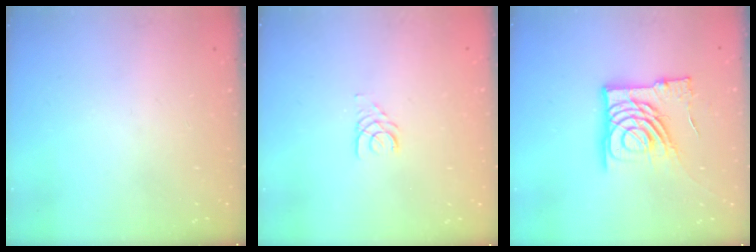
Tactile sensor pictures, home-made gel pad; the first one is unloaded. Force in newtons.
{"total": 2.5, "press": 2.5, "slide": 0.3}
{"total": 14.9, "press": 14.8, "slide": 1.8}